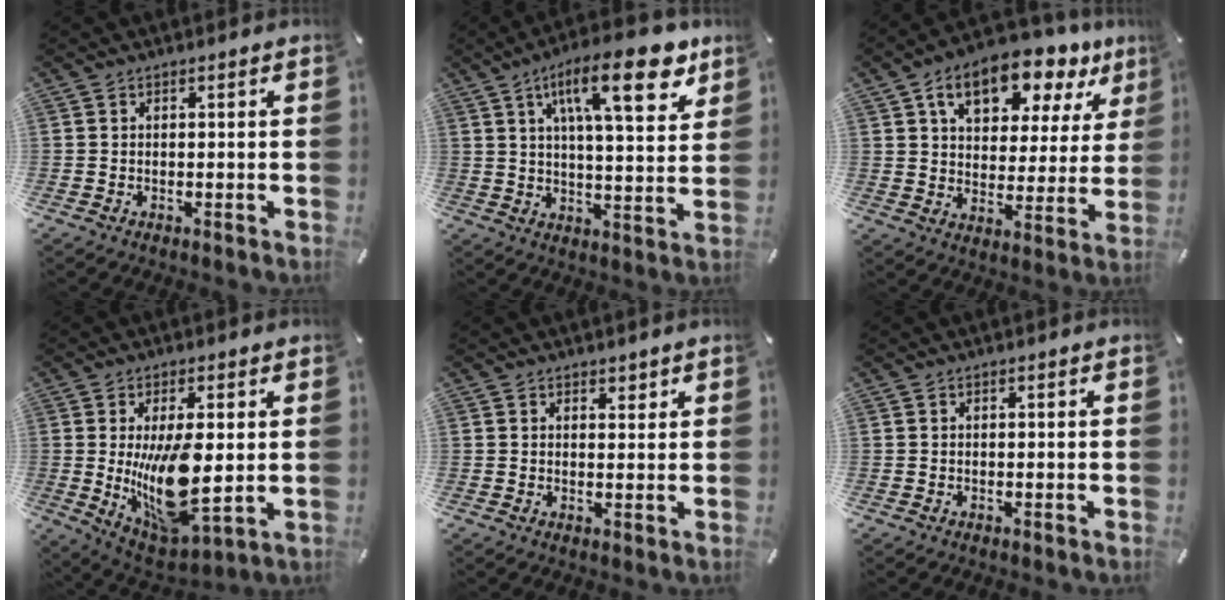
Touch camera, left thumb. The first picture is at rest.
{"total": 19.2, "force": [9.4, 6.5, 15.4], "torque": [-0.234, -0.025, 0.141]}
{"total": 13.8, "force": [8.6, 8.0, 7.3], "torque": [-0.116, -0.039, 0.150]}
{"total": 16.0, "force": [0.7, 6.8, 14.4], "torque": [-0.271, -0.034, 0.014]}
{"total": 1.8, "force": [1.3, 1.2, 0.3], "torque": [0.010, -0.005, 0.020]}
{"total": 0.0}